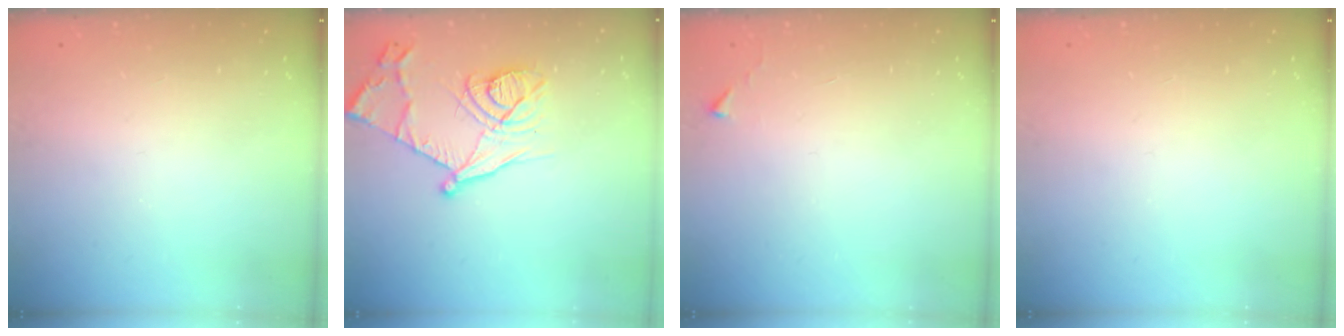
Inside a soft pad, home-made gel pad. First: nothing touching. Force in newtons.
{"total": 16.2, "press": 16.2, "slide": 1.4}
{"total": 2.7, "press": 2.6, "slide": 0.4}
{"total": 0.0}